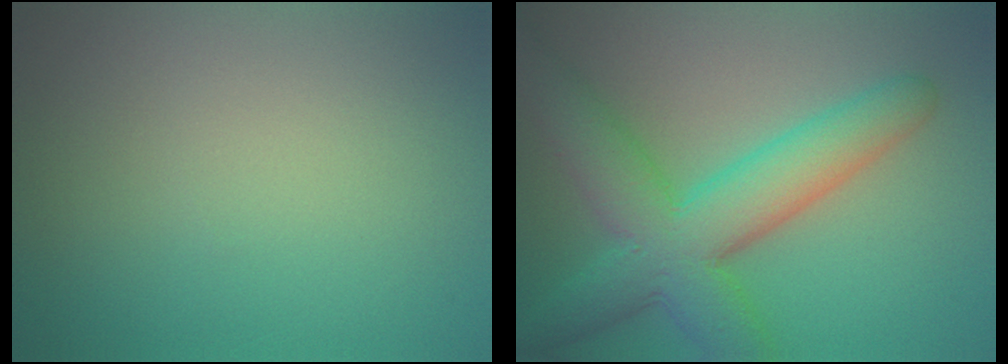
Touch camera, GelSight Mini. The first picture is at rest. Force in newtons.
{"total": 8.3, "press": 8.3, "slide": 0.2}